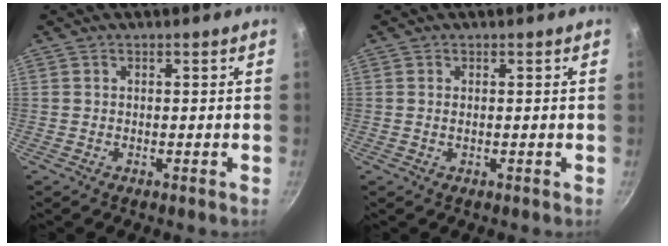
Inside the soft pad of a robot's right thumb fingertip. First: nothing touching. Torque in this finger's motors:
{"motor_torque": [-0.09, 0.16, -0.26, 0.07, -0.01]}